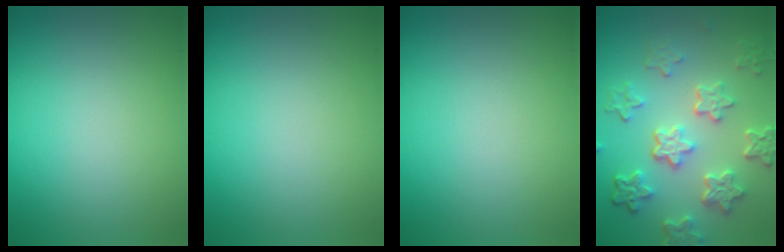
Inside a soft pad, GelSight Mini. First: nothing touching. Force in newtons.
{"total": 0.0}
{"total": 0.0}
{"total": 6.0, "press": 4.5, "slide": 4.0}